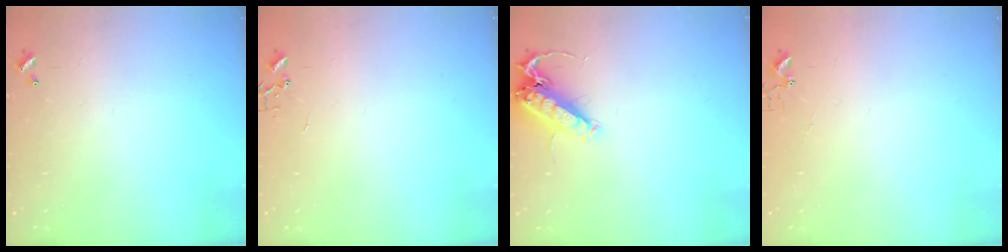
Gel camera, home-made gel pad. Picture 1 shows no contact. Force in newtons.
{"total": 0.0}
{"total": 14.1, "press": 14.0, "slide": 1.8}
{"total": 2.9, "press": 2.9, "slide": 0.3}